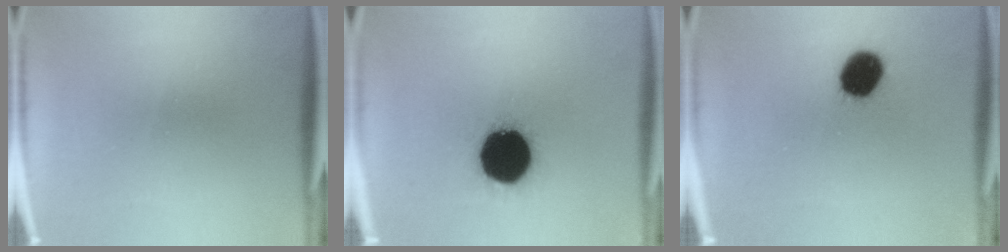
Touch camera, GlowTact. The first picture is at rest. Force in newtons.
{"total": 20.0}
{"total": 10.1}